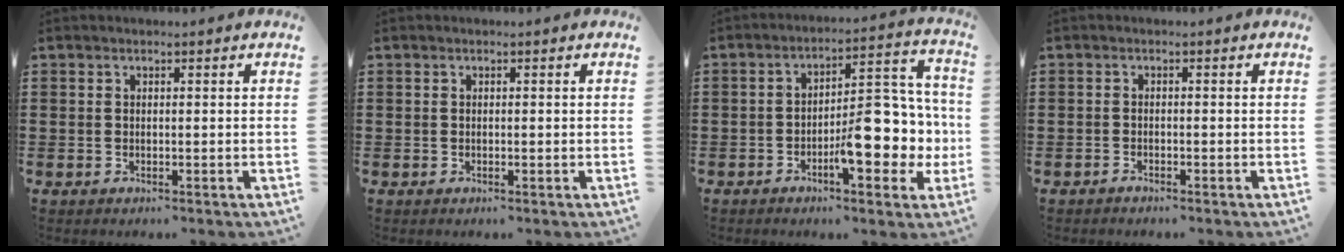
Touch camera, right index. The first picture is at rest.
{"total": 0.0}
{"total": 11.0, "force": [-3.0, 4.8, 9.4], "torque": [-0.113, -0.001, -0.053]}
{"total": 0.8, "force": [-0.8, 0.1, 0.0], "torque": [-0.003, 0.001, -0.017]}